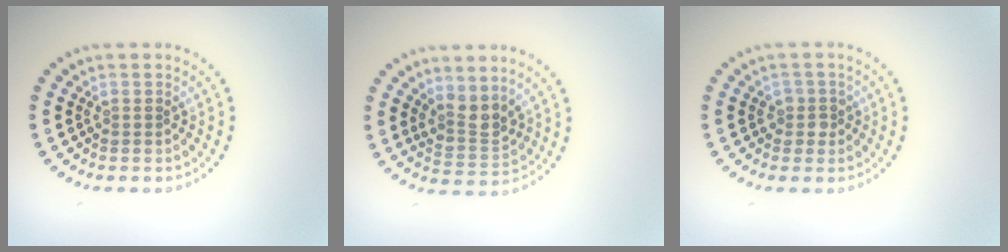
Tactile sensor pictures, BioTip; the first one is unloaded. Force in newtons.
{"total": 2.7, "press": 2.1, "slide": 1.7}
{"total": 1.4, "press": 1.2, "slide": 0.7}